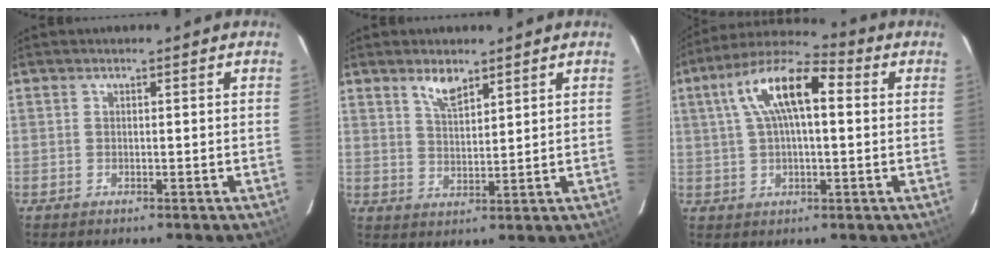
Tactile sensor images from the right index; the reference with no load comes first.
{"total": 4.5, "force": [3.3, 1.6, 2.6], "torque": [-0.047, -0.002, 0.062]}
{"total": 13.8, "force": [3.5, 5.3, 12.3], "torque": [-0.225, 0.033, 0.052]}